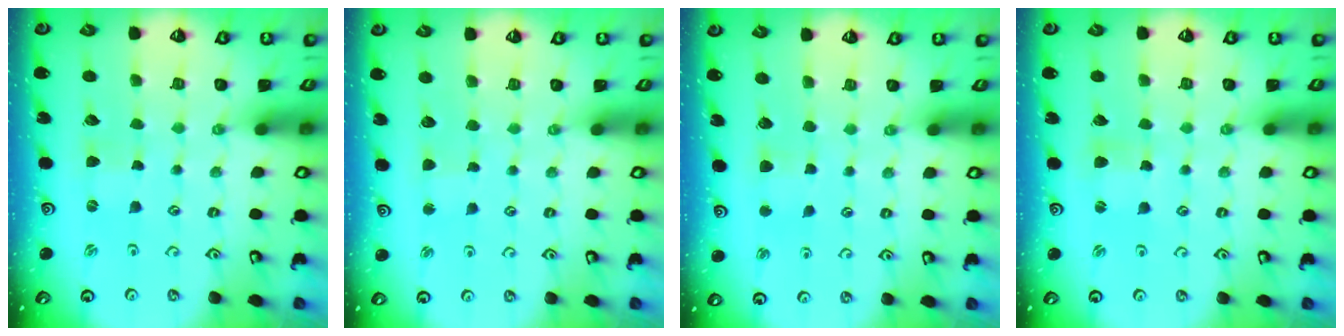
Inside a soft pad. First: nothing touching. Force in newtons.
{"total": 1.8, "press": 1.8, "slide": 0.2}
{"total": 3.1, "press": 3.1, "slide": 0.5}
{"total": 2.1, "press": 2.1, "slide": 0.3}